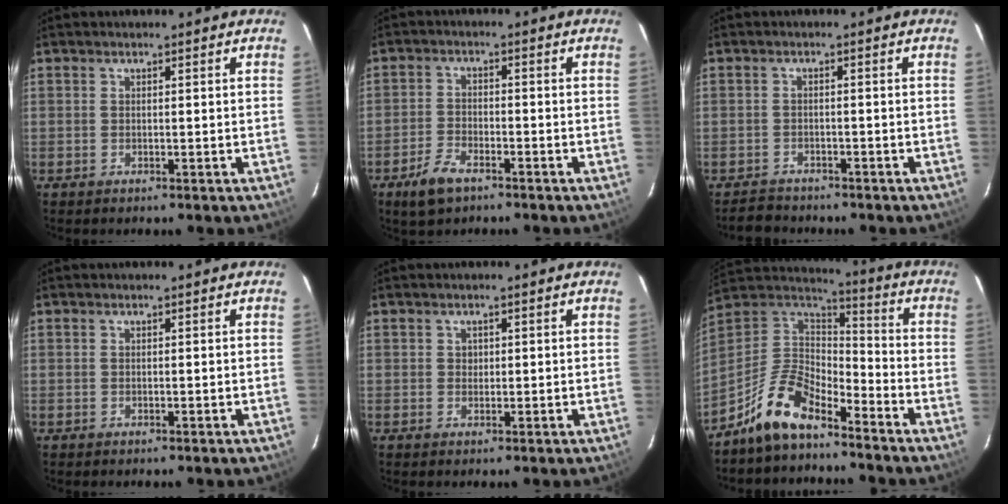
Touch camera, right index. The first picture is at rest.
{"total": 6.0, "force": [-4.1, 2.7, 3.4], "torque": [-0.089, -0.006, -0.078]}
{"total": 3.6, "force": [-3.2, 1.6, -0.1], "torque": [-0.008, 0.007, -0.054]}
{"total": 0.0}
{"total": 0.9, "force": [0.2, 0.9, 0.1], "torque": [0.003, 0.003, 0.002]}
{"total": 13.1, "force": [-9.8, 4.8, 7.2], "torque": [-0.170, 0.015, -0.191]}